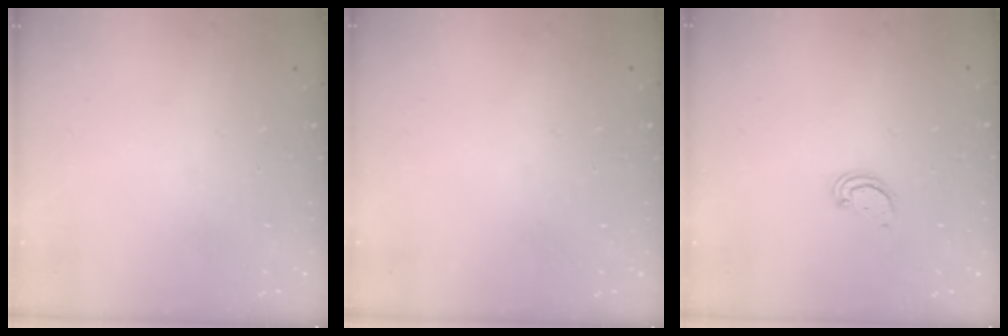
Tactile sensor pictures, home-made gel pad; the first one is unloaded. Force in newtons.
{"total": 0.0}
{"total": 2.2, "press": 2.2, "slide": 0.1}